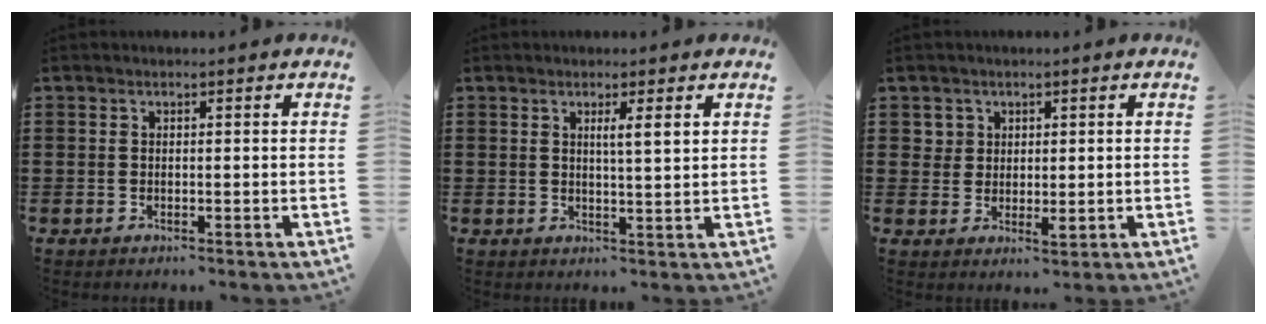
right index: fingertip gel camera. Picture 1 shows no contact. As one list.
[{"total": 2.5, "force": [0.9, 0.0, 2.3], "torque": [-0.048, -0.003, 0.014]}, {"total": 2.6, "force": [1.3, 2.2, 0.8], "torque": [-0.024, 0.009, 0.025]}]